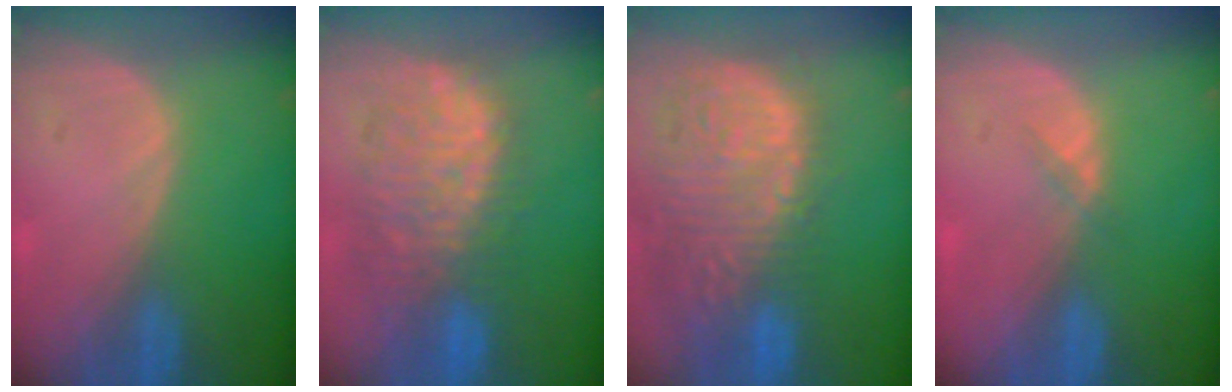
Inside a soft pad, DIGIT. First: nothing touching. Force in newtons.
{"total": 10.2, "press": 9.7, "slide": 3.2}
{"total": 15.3, "press": 12.7, "slide": 8.5}
{"total": 1.3, "press": 0.9, "slide": 0.9}